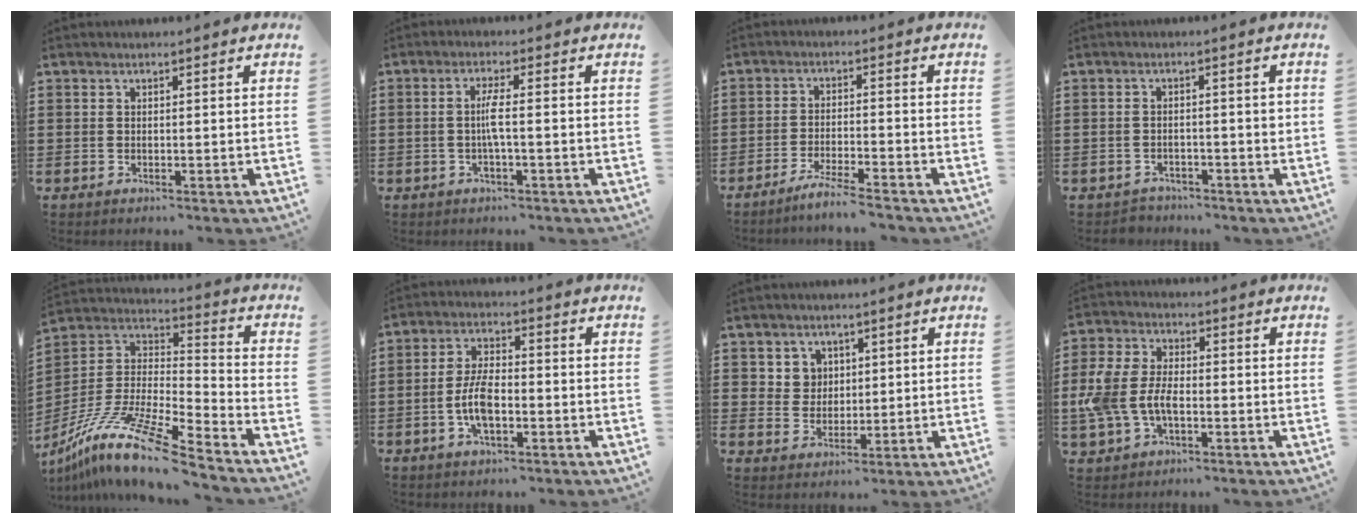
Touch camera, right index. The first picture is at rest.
{"total": 3.2, "force": [-0.5, 0.2, 3.2], "torque": [-0.066, -0.005, -0.014]}
{"total": 4.3, "force": [-4.0, -0.7, 1.4], "torque": [-0.030, -0.008, -0.079]}
{"total": 1.4, "force": [-1.1, 0.9, 0.4], "torque": [-0.013, 0.003, -0.026]}
{"total": 13.9, "force": [-11.0, 0.9, 8.5], "torque": [-0.181, 0.005, -0.216]}
{"total": 6.3, "force": [-1.8, 2.5, 5.4], "torque": [-0.127, -0.003, -0.040]}
{"total": 3.7, "force": [1.8, 3.2, 0.6], "torque": [-0.019, 0.008, 0.031]}
{"total": 7.0, "force": [-1.8, 4.4, 5.1], "torque": [-0.141, -0.003, -0.045]}